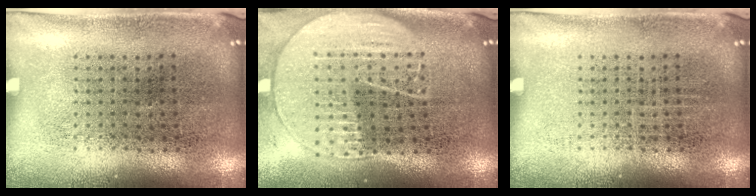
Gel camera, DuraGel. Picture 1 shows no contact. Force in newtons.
{"total": 1.9, "press": 1.8, "slide": 0.8}
{"total": 0.0}